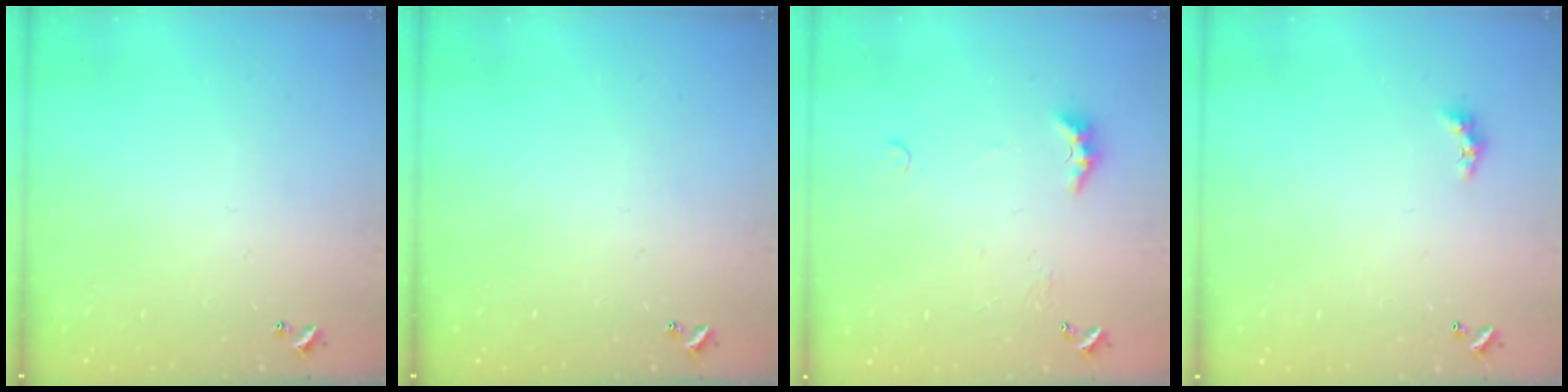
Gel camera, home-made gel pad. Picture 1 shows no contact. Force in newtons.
{"total": 0.0}
{"total": 3.9, "press": 3.8, "slide": 0.8}
{"total": 1.3, "press": 1.2, "slide": 0.6}